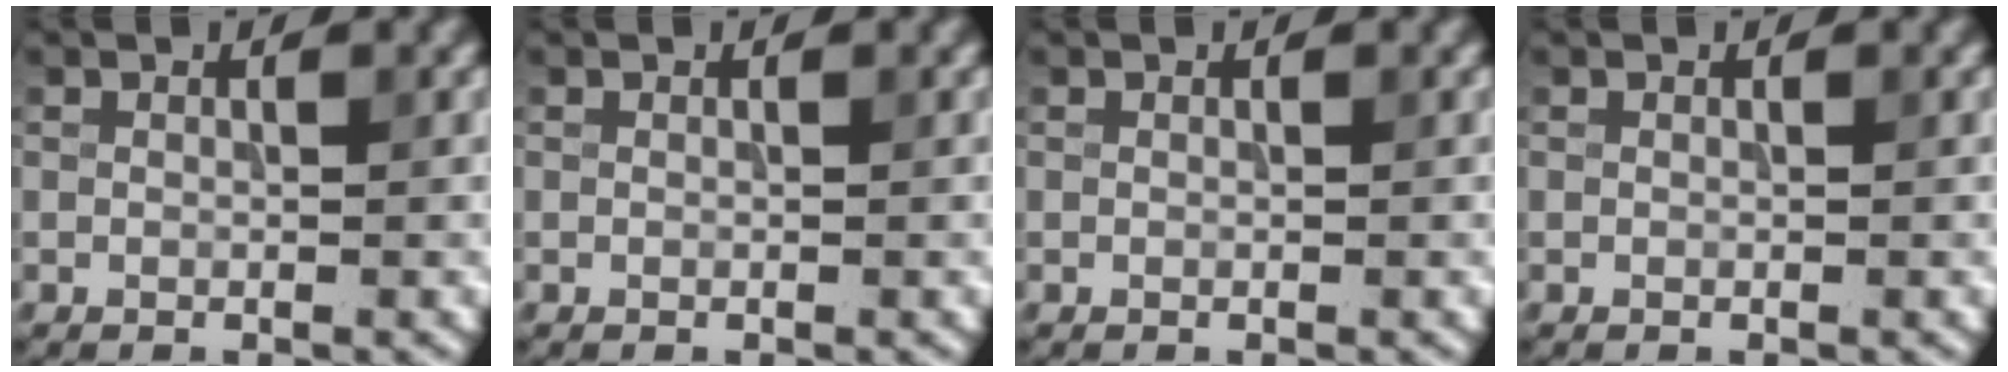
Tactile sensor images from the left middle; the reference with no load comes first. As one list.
[{"total": 0.0}, {"total": 0.0}, {"total": 0.0}]